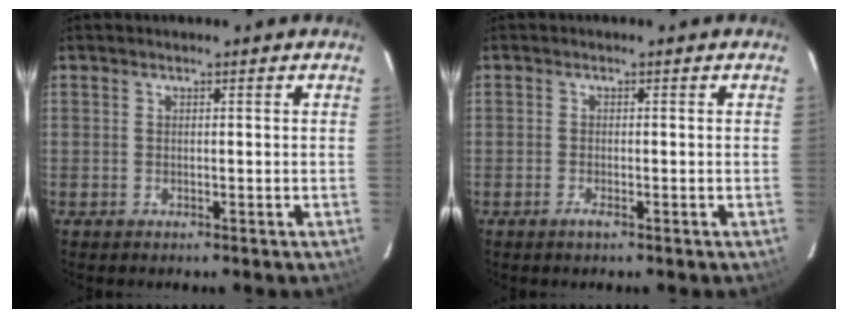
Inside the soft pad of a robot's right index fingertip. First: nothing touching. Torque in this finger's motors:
{"motor_torque": [0.00, -0.06, 0.12, 0.01]}